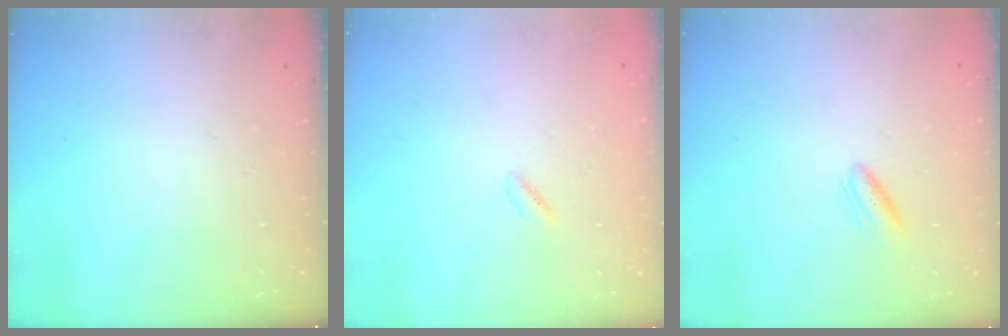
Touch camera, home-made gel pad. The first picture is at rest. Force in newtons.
{"total": 0.7, "press": 0.2, "slide": 0.7}
{"total": 3.9, "press": 3.8, "slide": 0.9}